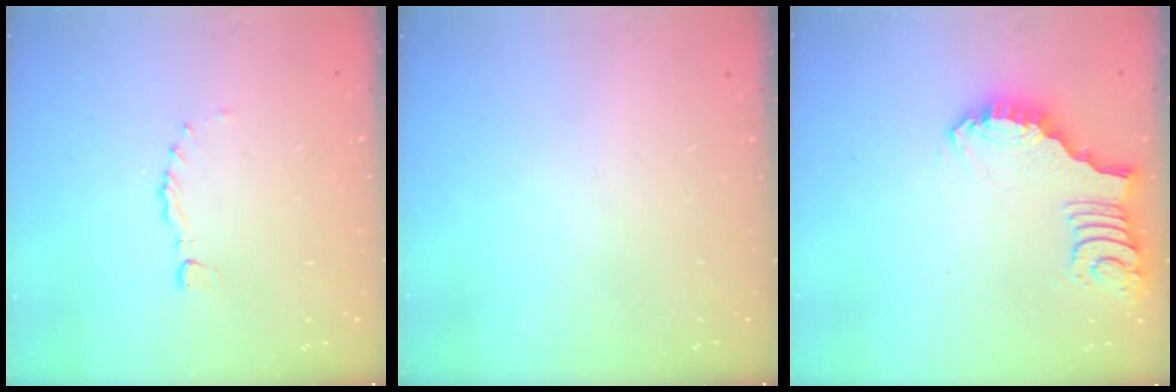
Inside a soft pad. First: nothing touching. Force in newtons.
{"total": 0.0}
{"total": 2.7, "press": 2.7, "slide": 0.2}